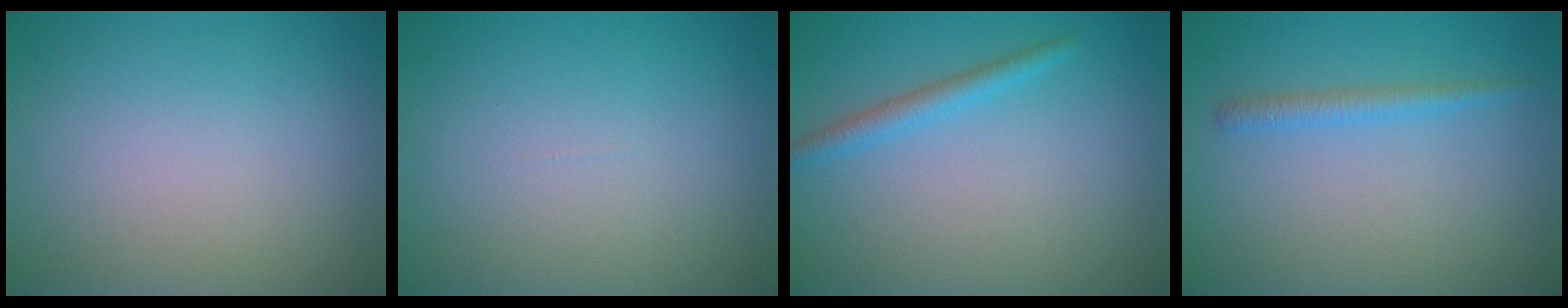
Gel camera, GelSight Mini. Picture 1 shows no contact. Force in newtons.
{"total": 0.0}
{"total": 1.8, "press": 1.8, "slide": 0.1}
{"total": 1.5, "press": 1.5, "slide": 0.1}